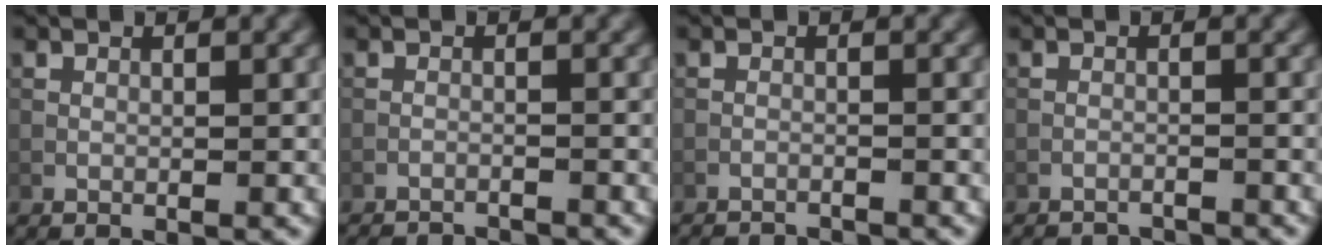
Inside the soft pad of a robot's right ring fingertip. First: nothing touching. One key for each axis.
{"total": 6.3, "fx": -6.1, "fy": 0.9, "fz": 1.0, "tx": -0.015, "ty": -0.010, "tz": -0.086}
{"total": 4.9, "fx": -4.8, "fy": 0.7, "fz": 0.8, "tx": -0.014, "ty": -0.011, "tz": -0.070}
{"total": 6.0, "fx": -5.9, "fy": 0.9, "fz": 0.8, "tx": -0.011, "ty": -0.007, "tz": -0.082}